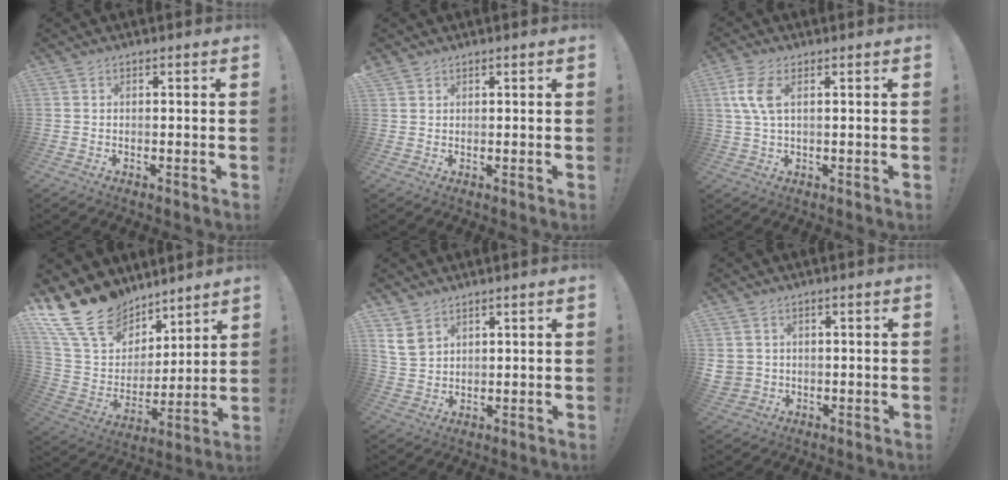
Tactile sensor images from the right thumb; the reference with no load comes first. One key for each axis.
{"total": 1.5, "fx": 1.2, "fy": 0.9, "fz": 0.1, "tx": 0.001, "ty": -0.005, "tz": 0.023}
{"total": 7.7, "fx": 2.2, "fy": 3.7, "fz": 6.4, "tx": -0.132, "ty": -0.003, "tz": 0.039}
{"total": 19.3, "fx": 13.8, "fy": 11.4, "fz": 7.2, "tx": -0.139, "ty": -0.090, "tz": 0.276}
{"total": 6.4, "fx": 4.0, "fy": 4.1, "fz": 2.9, "tx": -0.040, "ty": -0.018, "tz": 0.079}
{"total": 3.9, "fx": 0.9, "fy": 3.6, "fz": 1.1, "tx": -0.020, "ty": -0.004, "tz": 0.019}